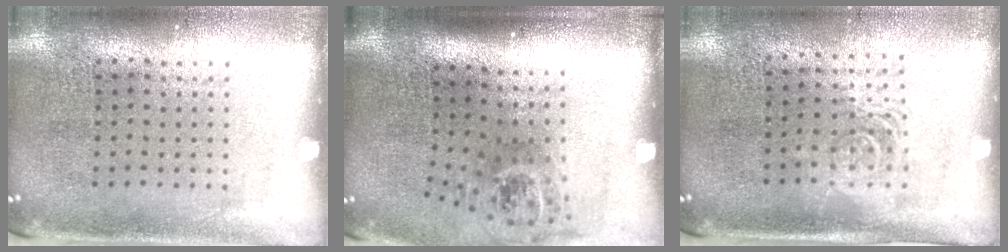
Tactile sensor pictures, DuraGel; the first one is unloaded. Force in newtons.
{"total": 1.8, "press": 1.3, "slide": 1.3}
{"total": 1.6, "press": 1.4, "slide": 0.7}